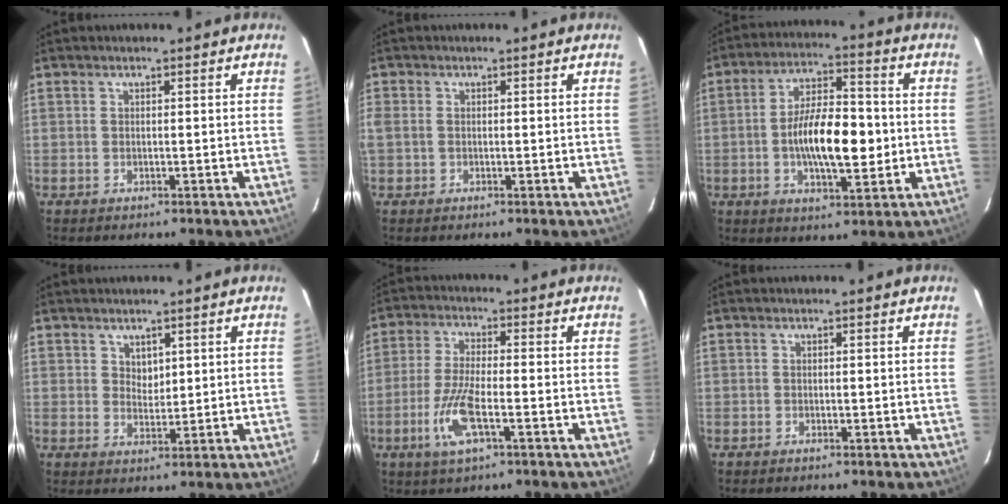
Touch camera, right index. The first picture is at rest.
{"total": 1.8, "force": [-0.1, 1.3, 1.3], "torque": [-0.029, -0.001, -0.005]}
{"total": 13.0, "force": [-1.7, 4.8, 11.9], "torque": [-0.217, 0.005, -0.026]}
{"total": 2.5, "force": [1.5, 1.8, 0.9], "torque": [-0.009, 0.001, 0.029]}
{"total": 9.0, "force": [-3.5, 2.1, 8.0], "torque": [-0.174, -0.008, -0.070]}
{"total": 0.0}